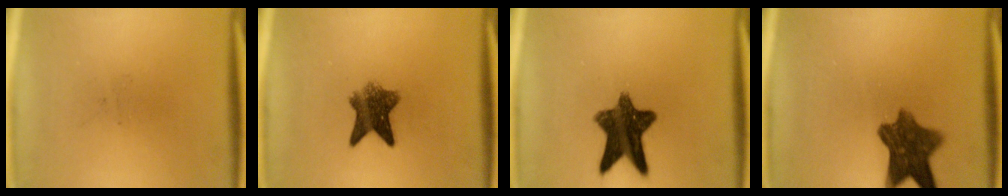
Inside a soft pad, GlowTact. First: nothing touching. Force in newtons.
{"total": 6.5}
{"total": 10.9}
{"total": 9.1}